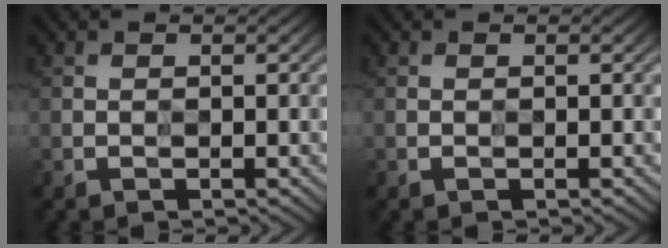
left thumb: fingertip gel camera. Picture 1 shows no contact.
{"total": 0.0}